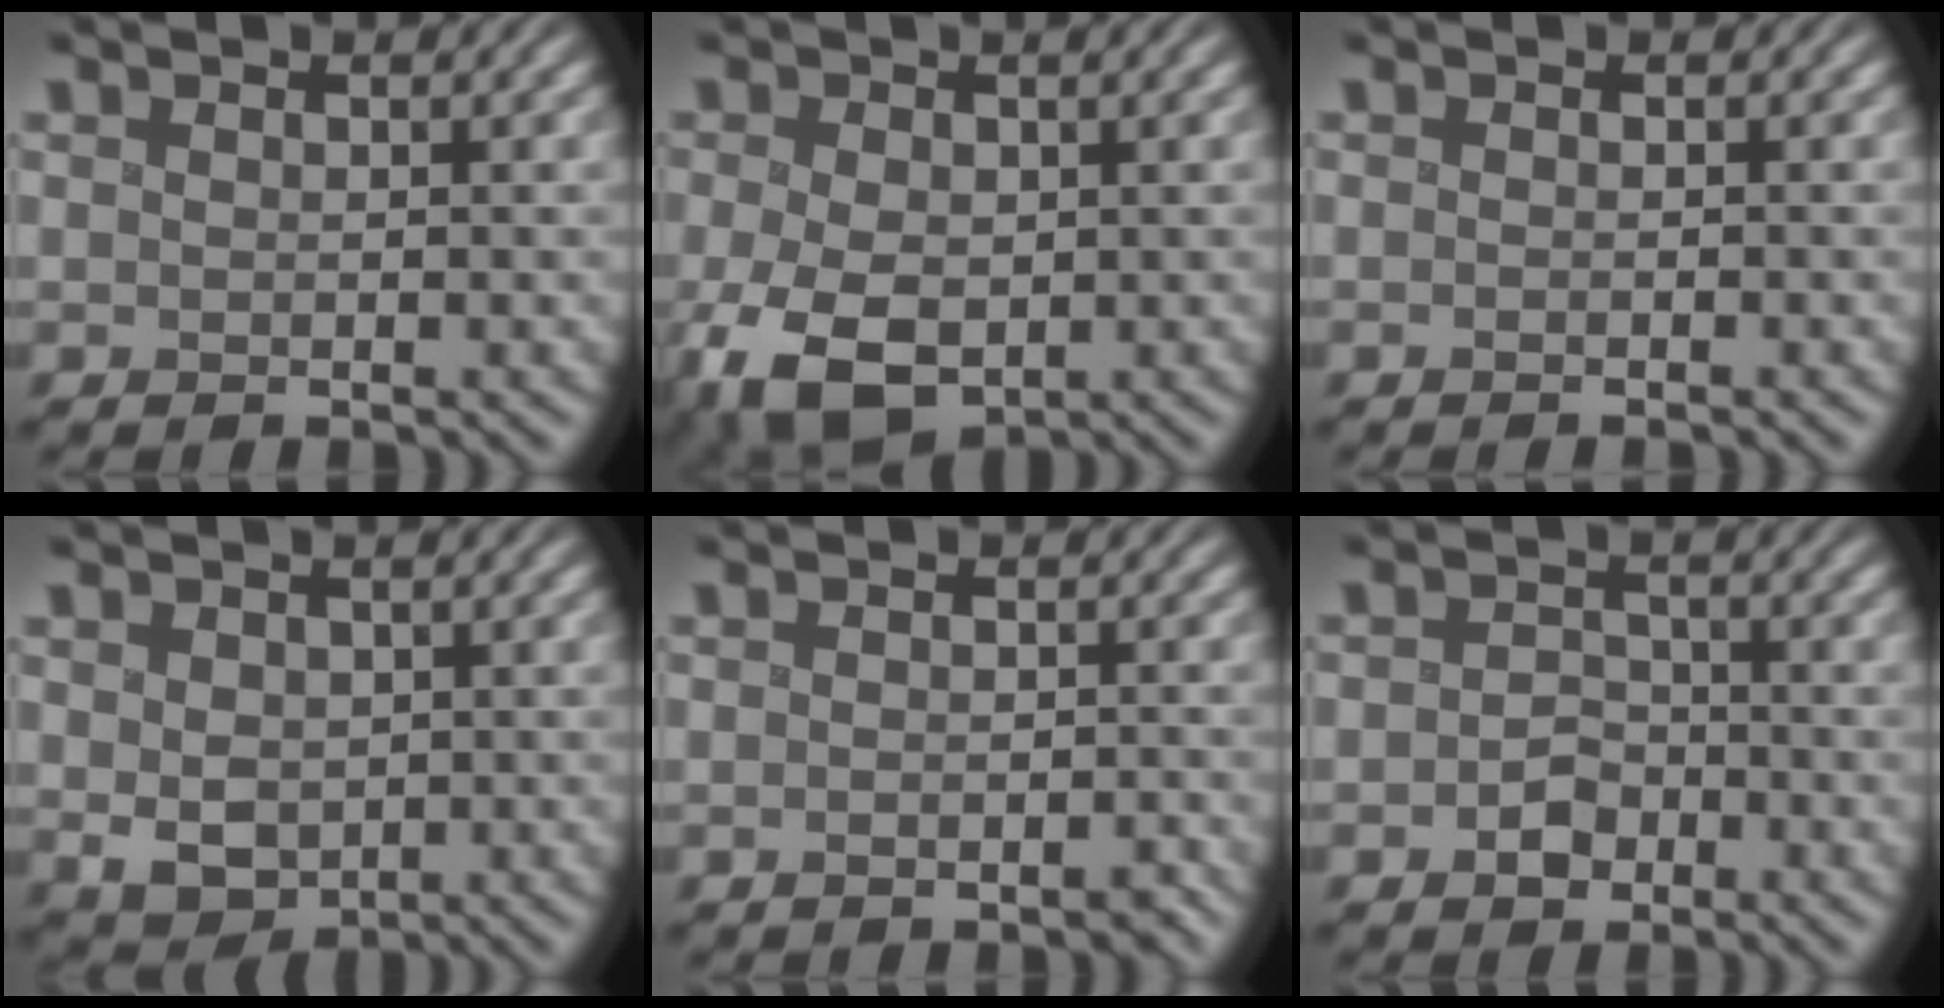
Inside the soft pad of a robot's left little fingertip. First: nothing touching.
{"total": 6.7, "force": [-2.2, 4.4, 4.7], "torque": [-0.115, -0.018, -0.040]}
{"total": 0.5, "force": [-0.5, -0.1, 0.2], "torque": [0.001, 0.003, -0.010]}
{"total": 2.8, "force": [-0.1, 2.3, 1.6], "torque": [-0.035, -0.008, 0.002]}
{"total": 1.2, "force": [-0.8, 0.5, 0.6], "torque": [-0.004, -0.005, -0.013]}
{"total": 2.3, "force": [-1.5, 1.5, 0.7], "torque": [-0.002, -0.002, -0.034]}